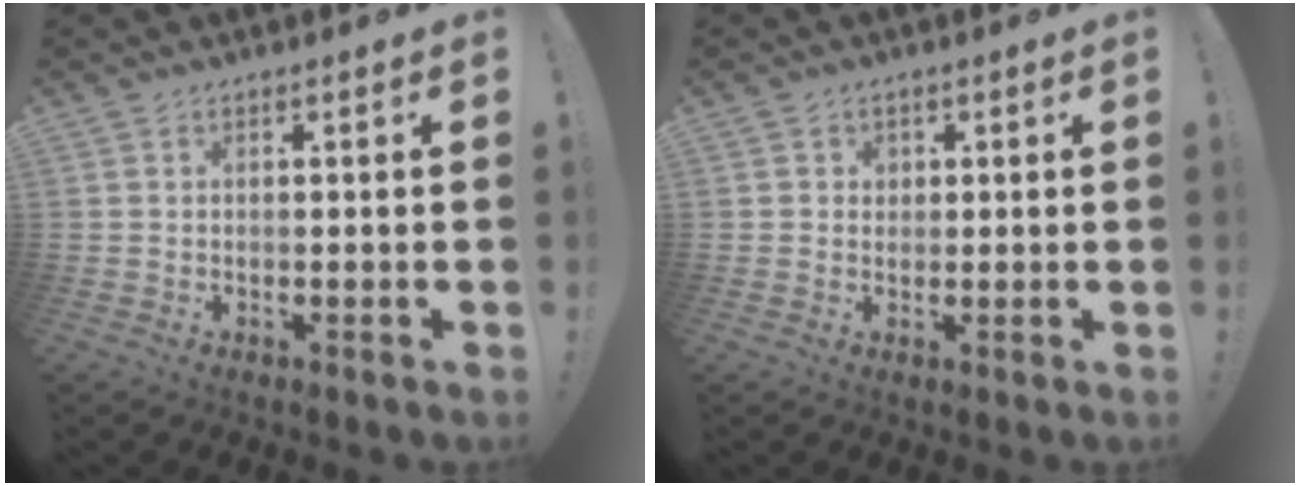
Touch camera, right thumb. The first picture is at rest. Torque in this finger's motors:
{"motor_torque": [-0.13, 0.00, 0.05, 0.31, 0.00]}